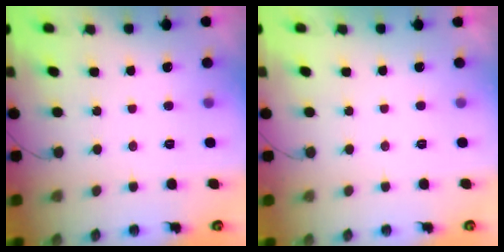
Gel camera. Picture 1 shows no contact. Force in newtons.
{"total": 2.3, "press": 2.2, "slide": 0.4}